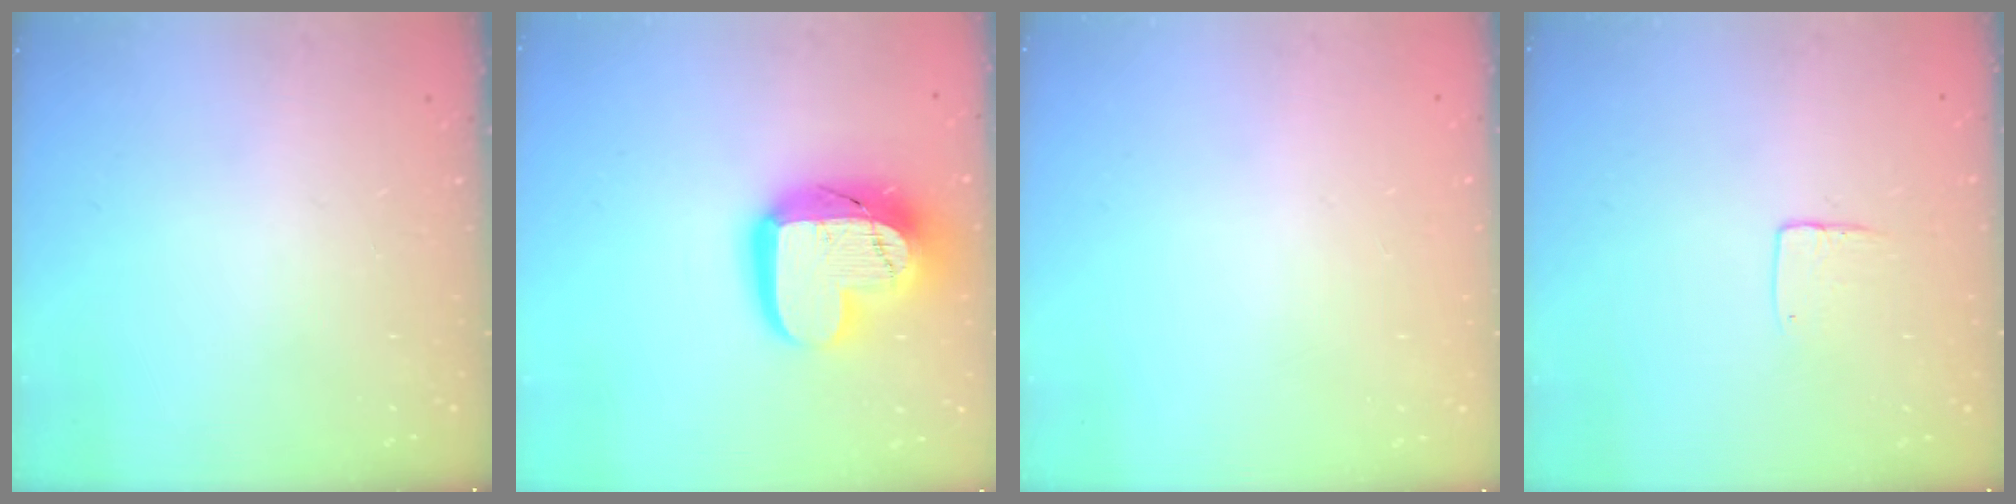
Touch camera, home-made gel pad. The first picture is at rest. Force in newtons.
{"total": 19.0, "press": 19.0, "slide": 1.6}
{"total": 0.5, "press": 0.5, "slide": 0.1}
{"total": 4.3, "press": 4.3, "slide": 0.4}